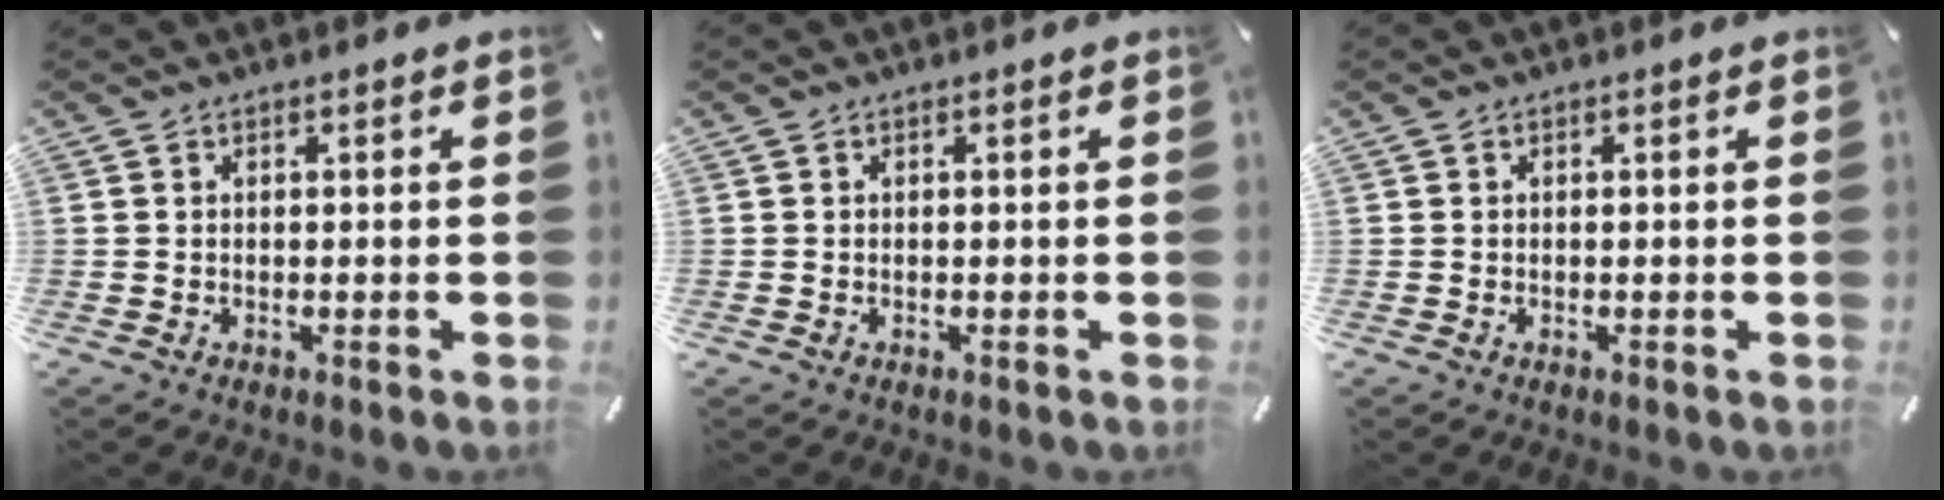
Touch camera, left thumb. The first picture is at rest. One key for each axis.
{"total": 0.0}
{"total": 0.0}